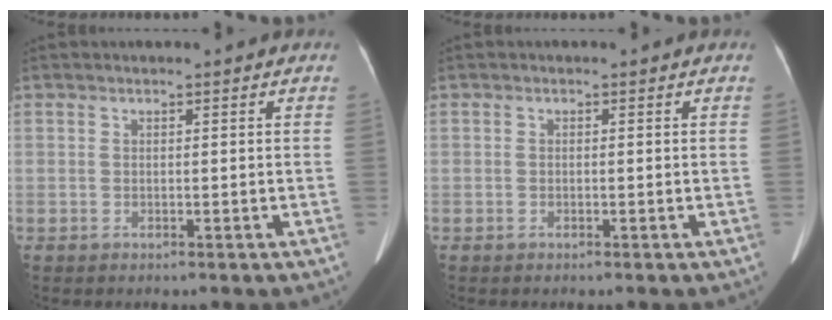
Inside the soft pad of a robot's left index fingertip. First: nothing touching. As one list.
[{"total": 0.0}]